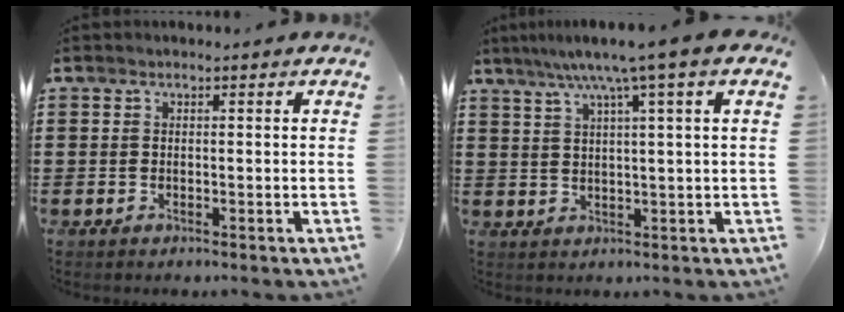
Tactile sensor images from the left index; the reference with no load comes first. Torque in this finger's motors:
{"motor_torque": [2.14, 0.00, 0.89, 0.21]}